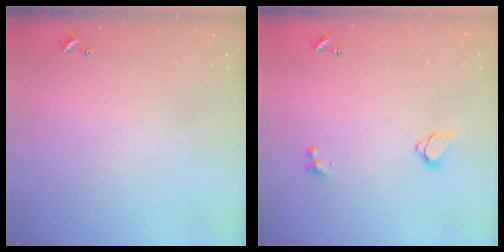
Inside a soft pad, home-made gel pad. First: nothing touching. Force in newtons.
{"total": 1.5, "press": 1.5, "slide": 0.4}